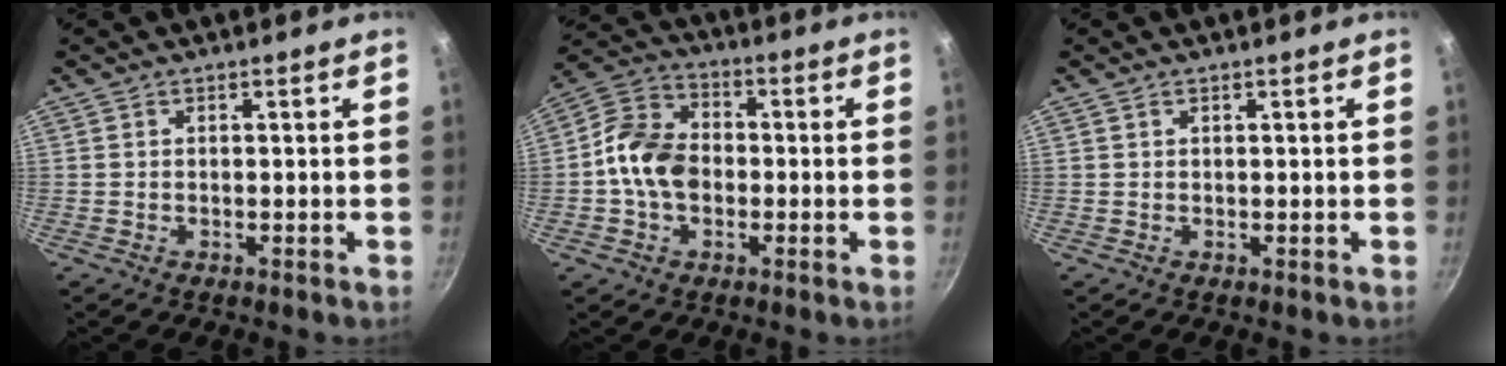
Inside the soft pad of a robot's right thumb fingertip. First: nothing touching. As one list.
[{"total": 10.8, "force": [-1.4, 7.9, 7.2], "torque": [-0.112, 0.028, -0.045]}, {"total": 0.0}]